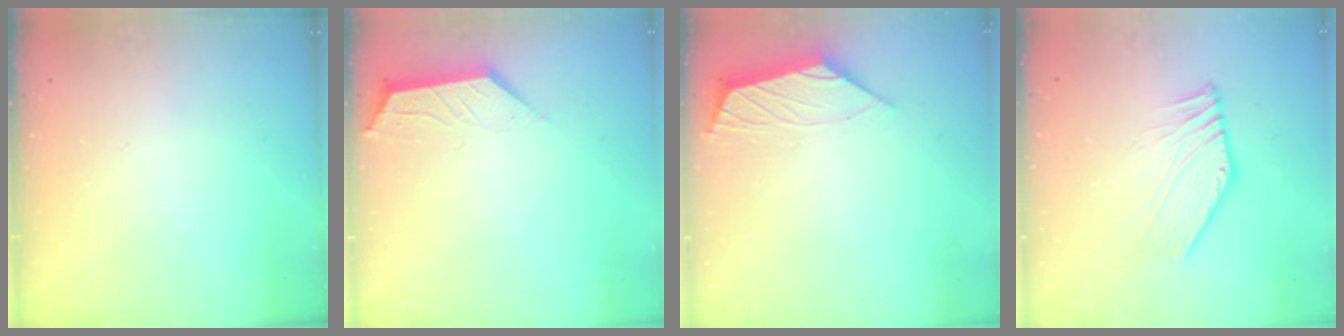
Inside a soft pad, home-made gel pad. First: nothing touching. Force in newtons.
{"total": 2.9, "press": 2.9, "slide": 0.5}
{"total": 2.9, "press": 2.8, "slide": 0.5}
{"total": 3.0, "press": 2.8, "slide": 1.0}